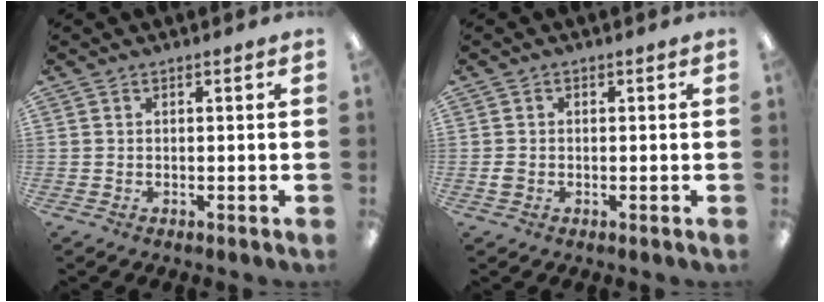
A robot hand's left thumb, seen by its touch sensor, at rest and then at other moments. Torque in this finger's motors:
{"motor_torque": [-0.19, 0.10, 0.08, -0.05, 0.00]}